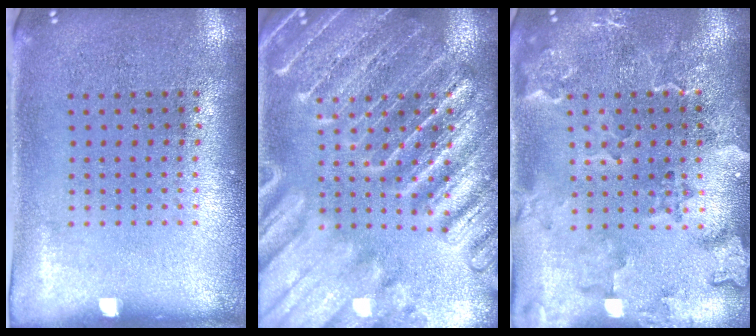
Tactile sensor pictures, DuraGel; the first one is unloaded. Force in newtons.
{"total": 4.1, "press": 4.1, "slide": 0.5}
{"total": 2.3, "press": 2.1, "slide": 0.8}